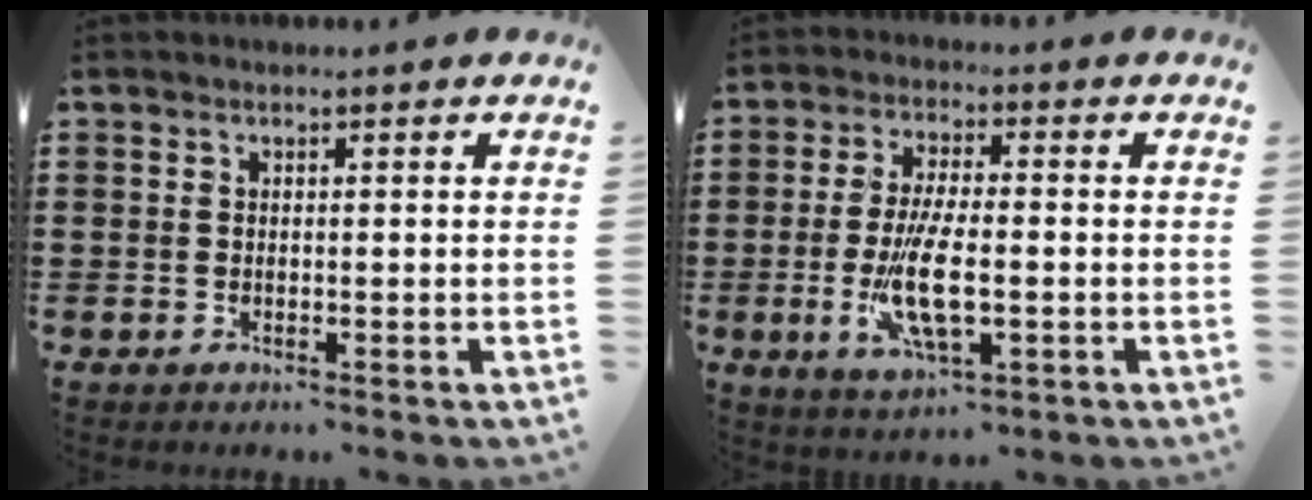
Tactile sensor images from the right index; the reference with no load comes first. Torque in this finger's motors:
{"motor_torque": [2.14, 0.00, 1.05, 0.21]}